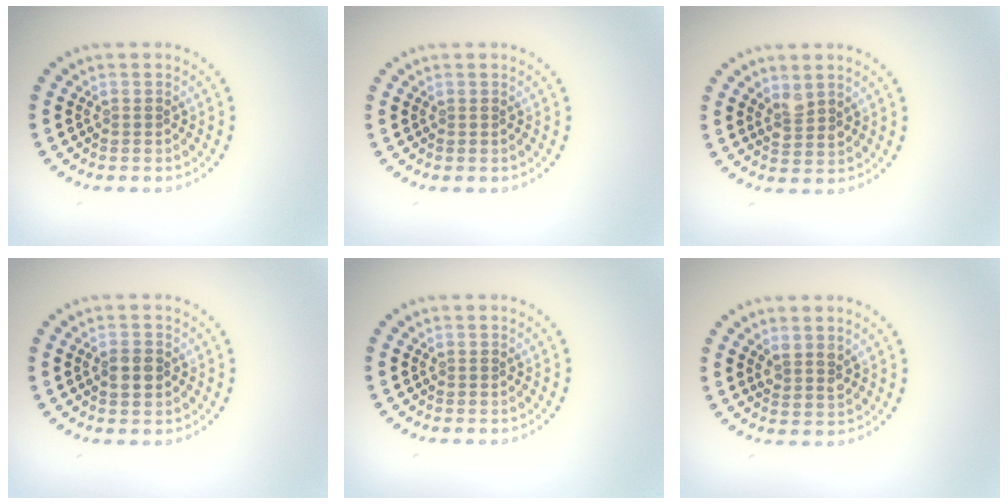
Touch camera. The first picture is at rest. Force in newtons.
{"total": 0.0}
{"total": 1.6, "press": 1.4, "slide": 0.8}
{"total": 1.9, "press": 1.9, "slide": 0.4}
{"total": 0.0}
{"total": 1.6, "press": 1.5, "slide": 0.7}